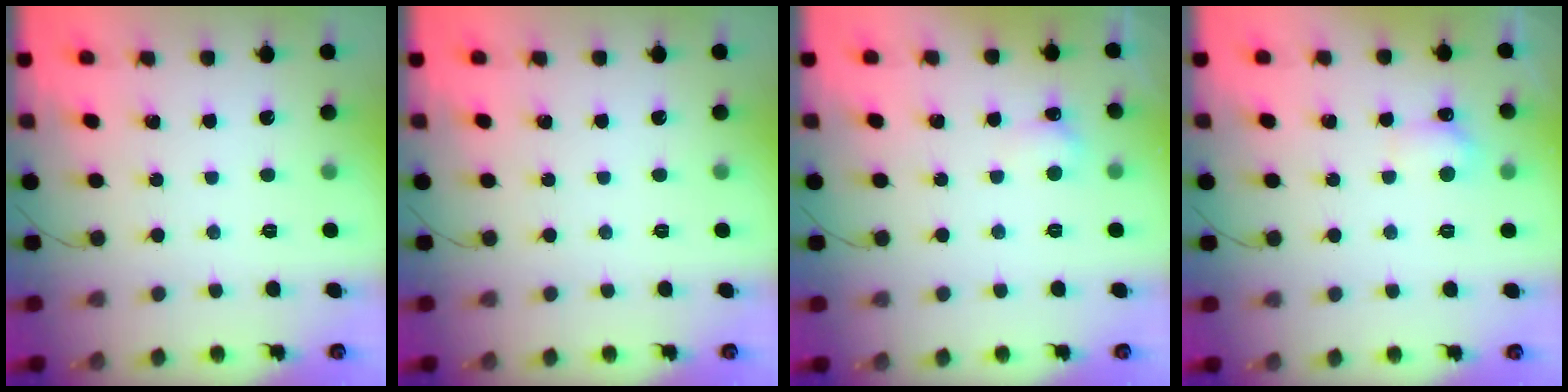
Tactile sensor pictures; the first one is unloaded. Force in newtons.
{"total": 0.0}
{"total": 3.9, "press": 3.7, "slide": 1.3}
{"total": 5.5, "press": 5.2, "slide": 1.5}